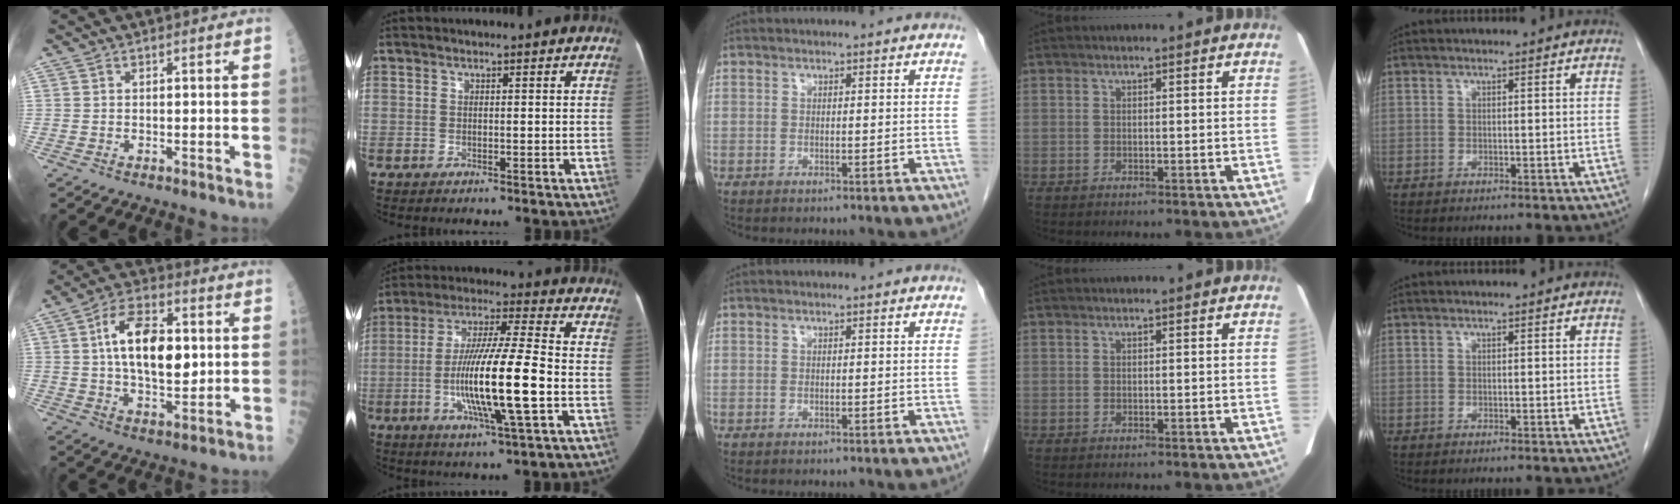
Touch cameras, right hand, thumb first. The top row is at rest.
{"thumb": {"total": 15.8, "force": [2.4, 8.2, 13.2], "torque": [-0.200, 0.003, 0.039]}, "index": {"total": 15.4, "force": [-3.3, 0.5, 15.1], "torque": [-0.282, -0.009, -0.065]}}